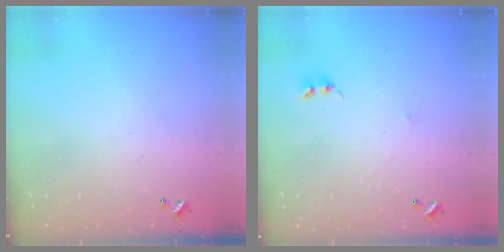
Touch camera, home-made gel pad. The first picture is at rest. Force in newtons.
{"total": 2.5, "press": 2.4, "slide": 0.4}